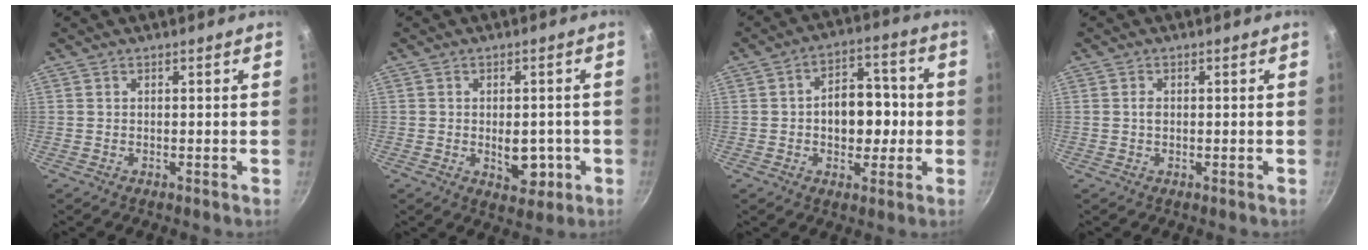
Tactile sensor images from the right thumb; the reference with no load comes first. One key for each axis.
{"total": 6.0, "fx": -1.3, "fy": 3.8, "fz": 4.5, "tx": -0.031, "ty": 0.004, "tz": -0.009}
{"total": 10.7, "fx": -0.6, "fy": 7.1, "fz": 8.0, "tx": -0.076, "ty": 0.026, "tz": -0.013}
{"total": 1.2, "fx": 0.1, "fy": 0.8, "fz": 0.9, "tx": -0.015, "ty": 0.001, "tz": 0.001}